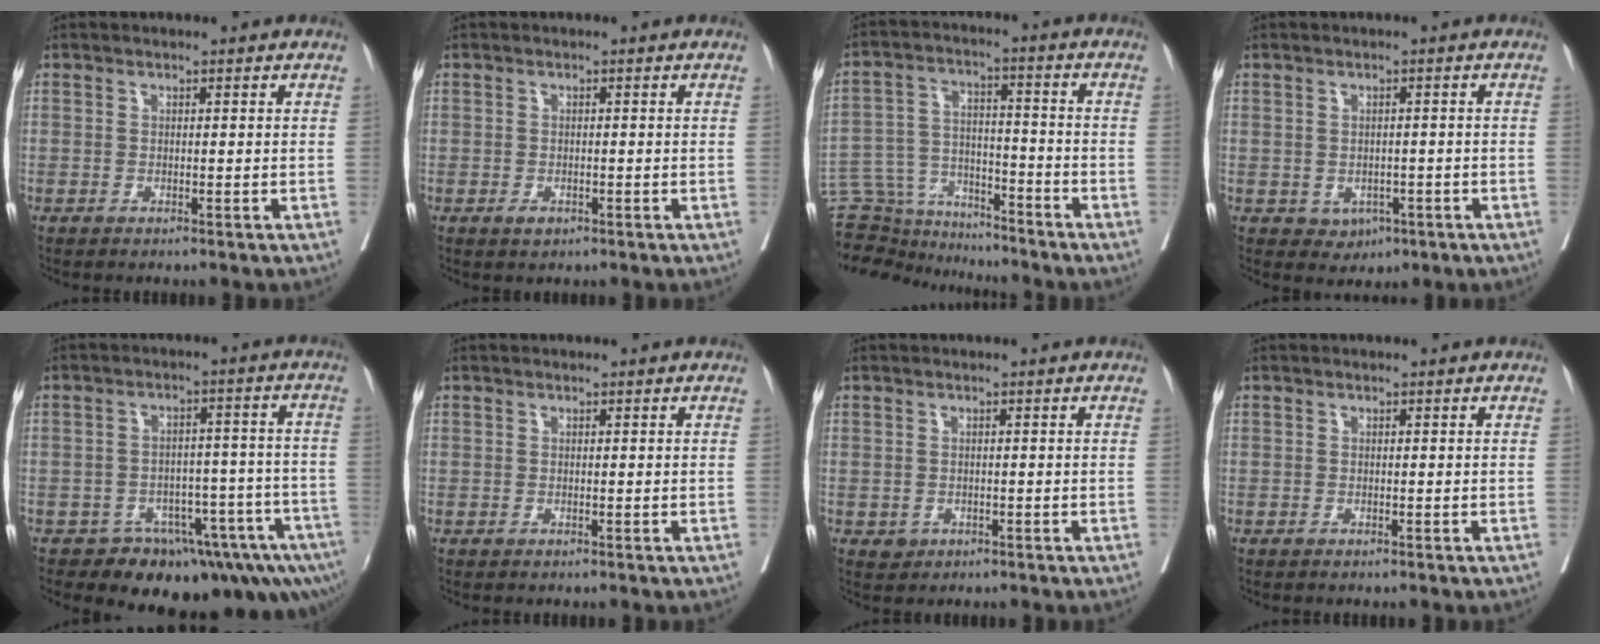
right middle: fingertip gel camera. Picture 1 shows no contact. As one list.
[{"total": 1.4, "force": [-0.7, 0.8, 0.8], "torque": [-0.012, 0.001, -0.007]}, {"total": 11.5, "force": [-10.6, 3.8, 2.3], "torque": [-0.045, 0.045, -0.183]}, {"total": 3.5, "force": [-1.4, 2.8, 1.6], "torque": [-0.016, 0.003, -0.005]}, {"total": 13.3, "force": [-9.8, 5.4, 7.2], "torque": [-0.028, 0.057, -0.120]}, {"total": 0.0}, {"total": 1.4, "force": [-0.5, 1.2, 0.3], "torque": [-0.002, 0.004, -0.003]}, {"total": 0.0}]